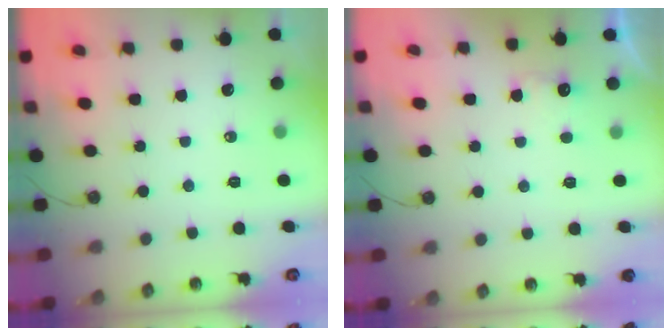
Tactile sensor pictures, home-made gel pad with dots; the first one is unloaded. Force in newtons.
{"total": 4.6, "press": 4.5, "slide": 0.9}